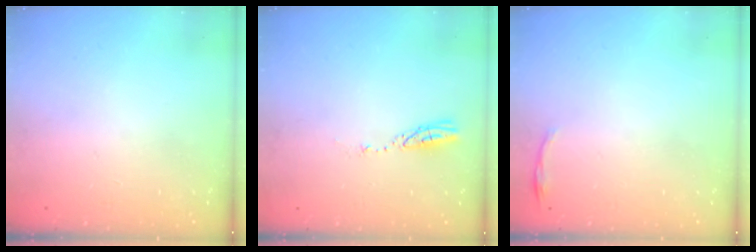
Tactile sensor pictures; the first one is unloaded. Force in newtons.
{"total": 3.6, "press": 3.6, "slide": 0.2}
{"total": 3.6, "press": 3.5, "slide": 0.7}